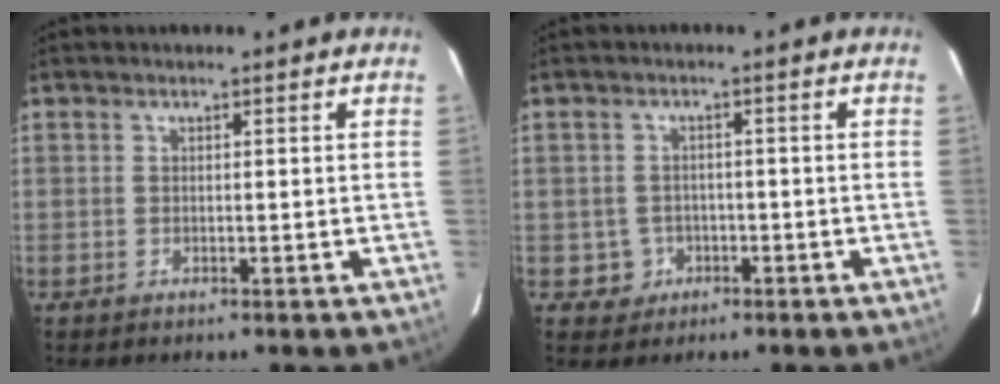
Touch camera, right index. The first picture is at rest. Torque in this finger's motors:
{"motor_torque": [-0.30, 0.11, -0.54, -0.21]}